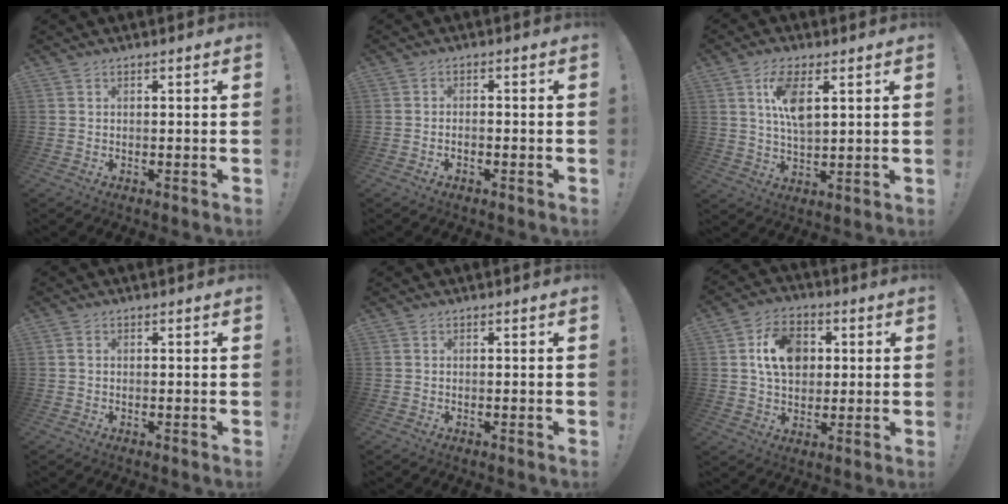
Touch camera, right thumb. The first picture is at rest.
{"total": 1.3, "force": [-1.2, 0.4, 0.5], "torque": [-0.015, 0.005, -0.019]}
{"total": 9.6, "force": [3.8, 4.0, 7.9], "torque": [-0.148, -0.006, 0.065]}
{"total": 1.0, "force": [0.2, 0.6, 0.7], "torque": [-0.015, 0.004, 0.003]}
{"total": 0.0}
{"total": 12.1, "force": [2.8, 9.1, 7.4], "torque": [-0.102, 0.004, 0.054]}